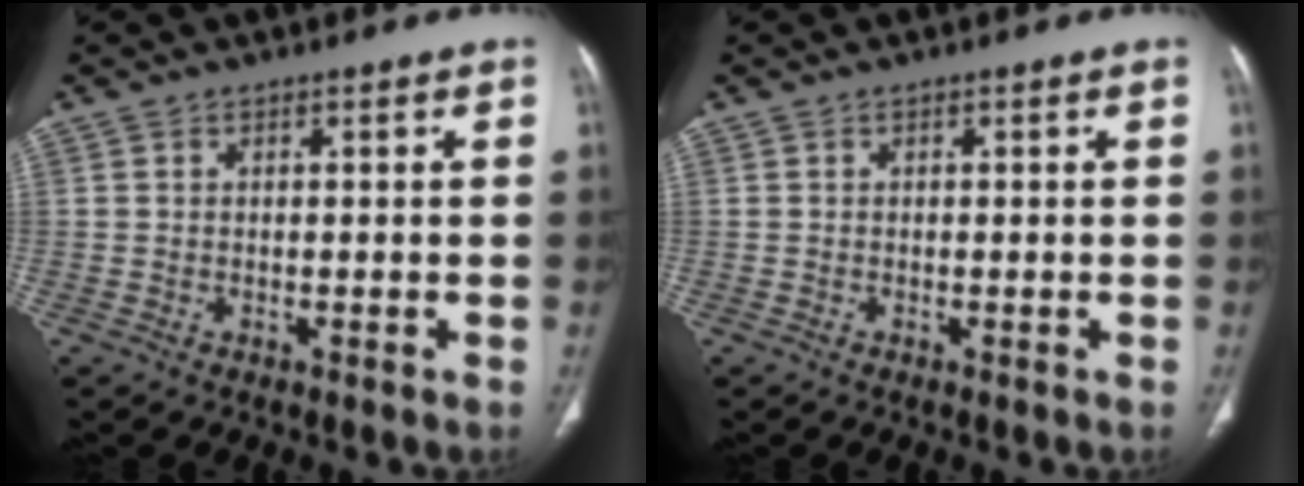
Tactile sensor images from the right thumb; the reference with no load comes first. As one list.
[{"total": 0.0}]